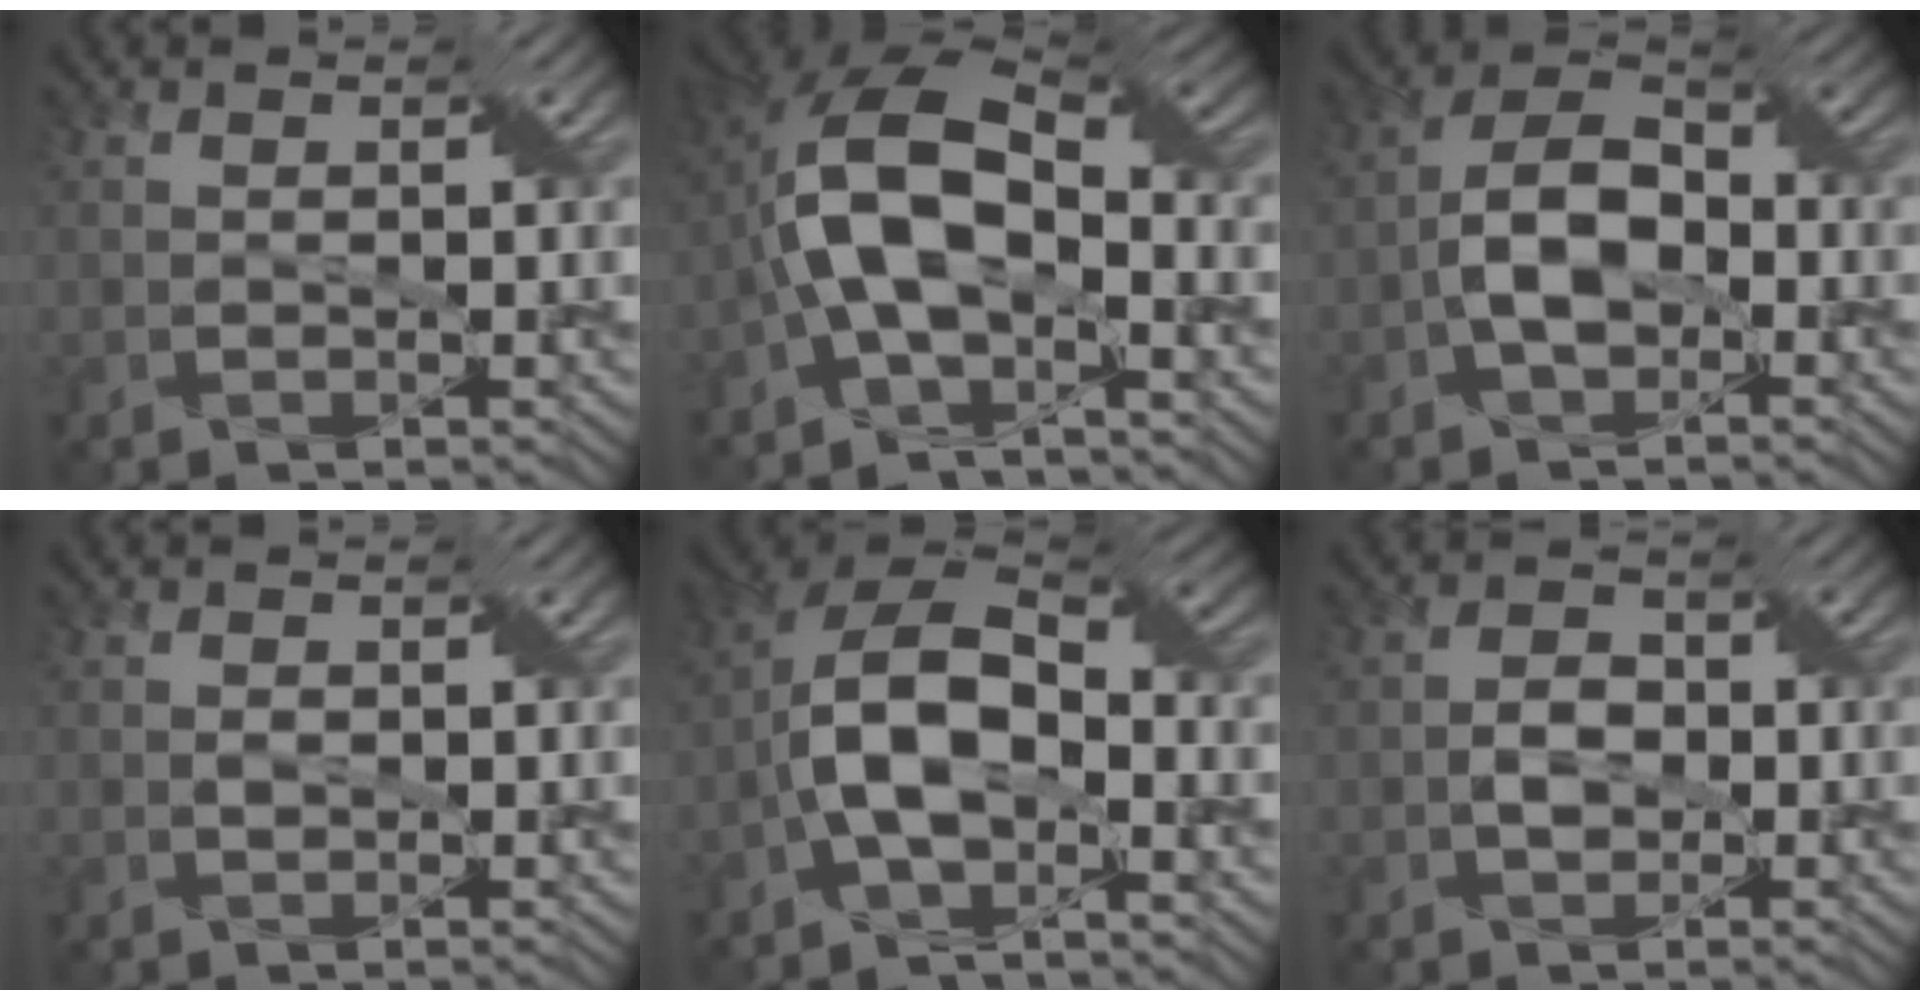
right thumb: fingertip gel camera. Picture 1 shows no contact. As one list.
[{"total": 11.7, "force": [-2.0, 5.9, 9.9], "torque": [-0.182, 0.015, -0.055]}, {"total": 7.1, "force": [-1.8, 4.3, 5.4], "torque": [-0.103, 0.012, -0.044]}, {"total": 0.7, "force": [0.2, 0.6, 0.4], "torque": [-0.006, 0.000, 0.005]}, {"total": 9.9, "force": [-2.5, 5.4, 8.0], "torque": [-0.157, 0.009, -0.062]}, {"total": 2.4, "force": [-0.6, 1.9, 1.4], "torque": [-0.023, 0.001, -0.014]}]